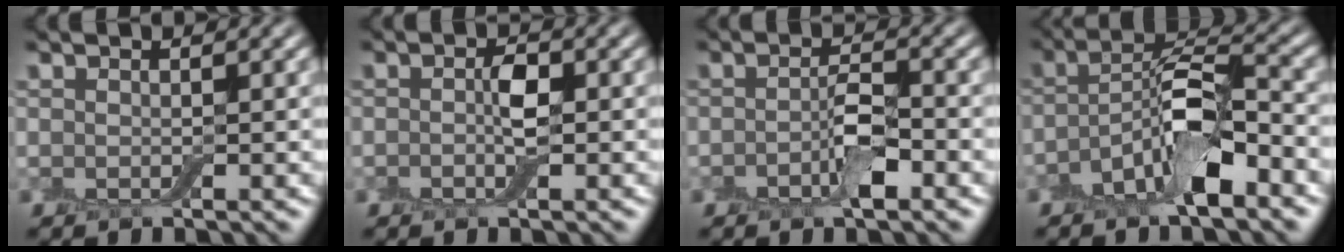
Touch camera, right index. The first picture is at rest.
{"total": 1.8, "force": [-0.2, 0.6, 1.7], "torque": [-0.030, 0.003, -0.005]}
{"total": 2.9, "force": [-1.1, 1.0, 2.5], "torque": [-0.045, 0.002, -0.023]}
{"total": 7.4, "force": [-3.4, 2.4, 6.1], "torque": [-0.106, 0.008, -0.073]}